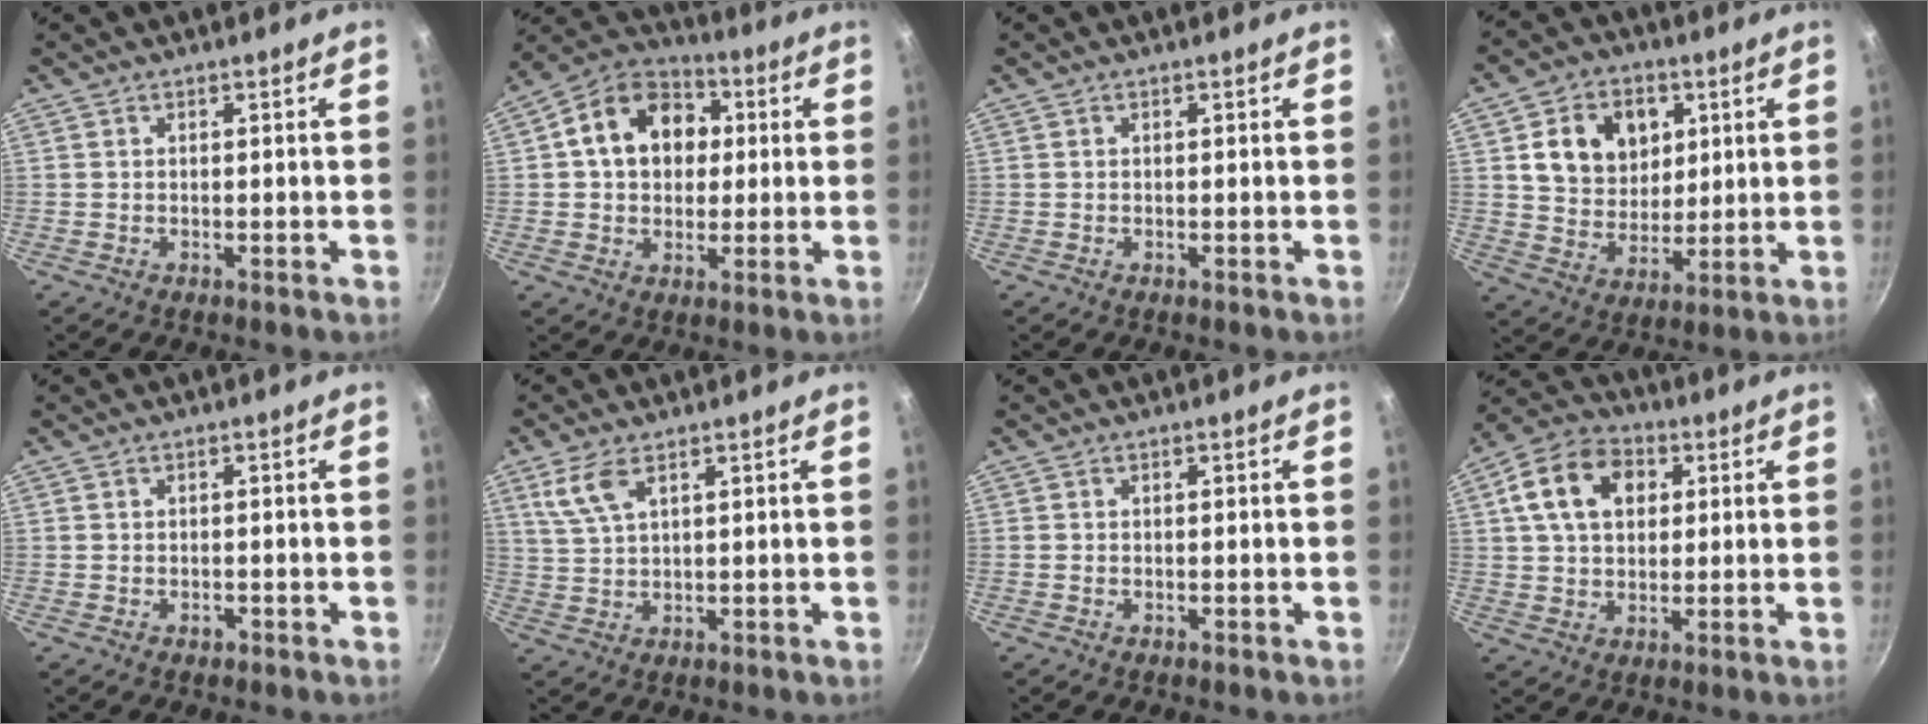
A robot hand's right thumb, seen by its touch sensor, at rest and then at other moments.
{"total": 15.3, "force": [2.7, 11.8, 9.3], "torque": [-0.124, 0.025, 0.028]}
{"total": 0.0}
{"total": 13.4, "force": [4.0, 10.6, 7.1], "torque": [-0.090, -0.011, 0.068]}
{"total": 0.9, "force": [-0.5, 0.7, 0.4], "torque": [-0.005, 0.003, -0.005]}
{"total": 5.7, "force": [3.0, 2.4, 4.2], "torque": [-0.086, -0.008, 0.067]}
{"total": 0.0}
{"total": 13.3, "force": [3.7, 9.6, 8.5], "torque": [-0.131, 0.013, 0.048]}